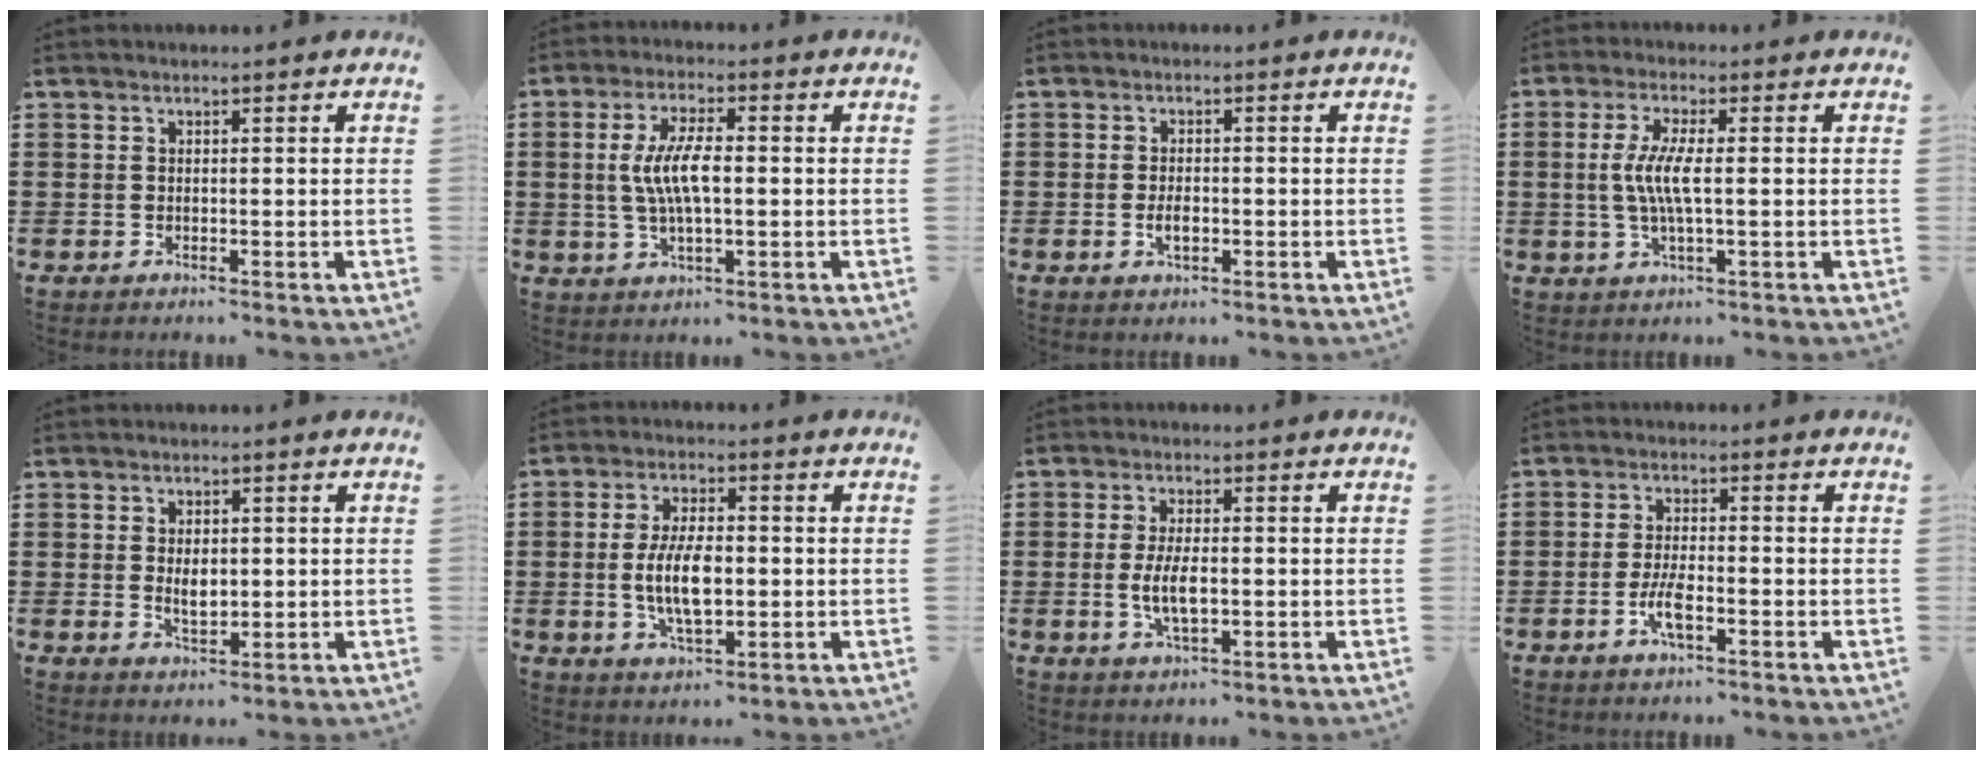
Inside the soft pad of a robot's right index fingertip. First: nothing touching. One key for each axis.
{"total": 7.2, "fx": -0.1, "fy": 2.3, "fz": 6.9, "tx": -0.152, "ty": -0.004, "tz": -0.012}
{"total": 2.3, "fx": -0.6, "fy": 1.0, "fz": 2.0, "tx": -0.039, "ty": -0.002, "tz": -0.009}
{"total": 5.6, "fx": -0.2, "fy": 0.8, "fz": 5.5, "tx": -0.121, "ty": -0.010, "tz": -0.014}
{"total": 3.4, "fx": 0.2, "fy": 1.9, "fz": 2.8, "tx": -0.049, "ty": 0.005, "tz": 0.001}
{"total": 8.2, "fx": -0.7, "fy": 3.4, "fz": 7.4, "tx": -0.152, "ty": -0.008, "tz": -0.020}
{"total": 4.9, "fx": -0.5, "fy": 1.9, "fz": 4.5, "tx": -0.101, "ty": -0.004, "tz": -0.016}
{"total": 4.4, "fx": -1.8, "fy": 1.0, "fz": 3.9, "tx": -0.086, "ty": -0.005, "tz": -0.037}